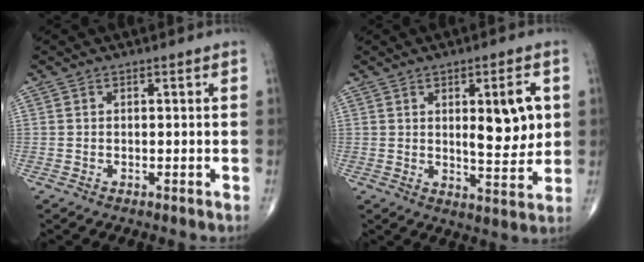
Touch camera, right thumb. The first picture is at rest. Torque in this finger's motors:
{"motor_torque": [0.10, 0.12, 0.84, 0.24, 0.06]}